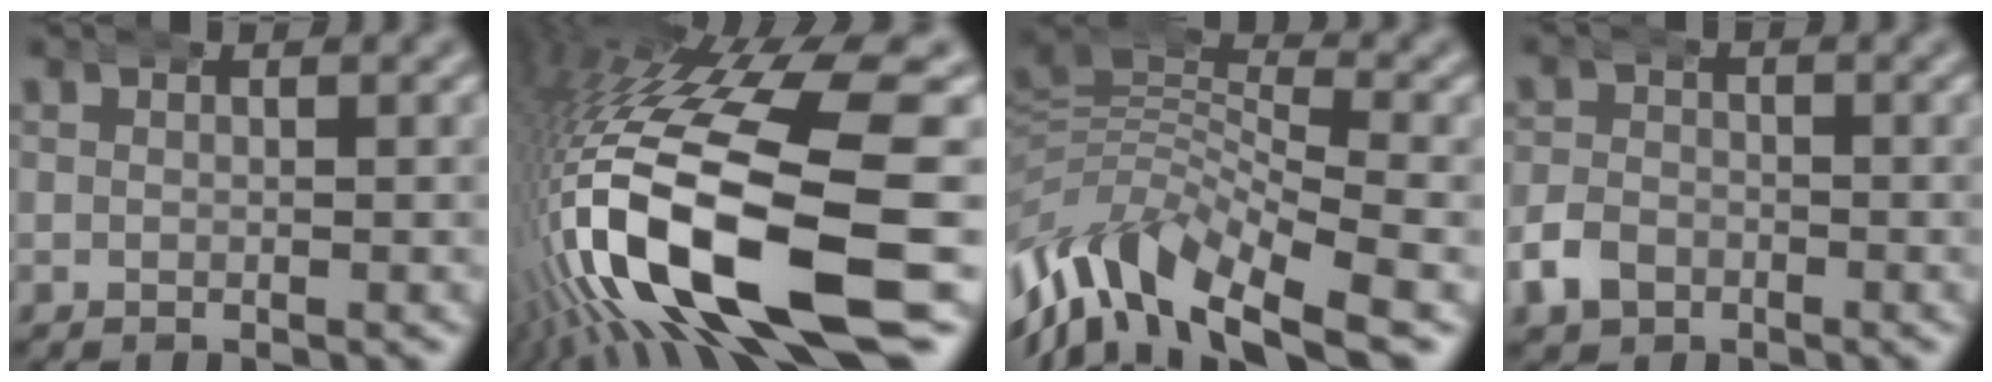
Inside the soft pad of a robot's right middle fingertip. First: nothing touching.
{"total": 19.0, "force": [-2.6, 8.5, 16.7], "torque": [-0.352, -0.028, -0.014]}
{"total": 12.2, "force": [-3.6, 8.3, 8.1], "torque": [-0.199, -0.035, -0.057]}
{"total": 3.0, "force": [-1.5, 2.4, 1.0], "torque": [-0.027, 0.002, -0.032]}